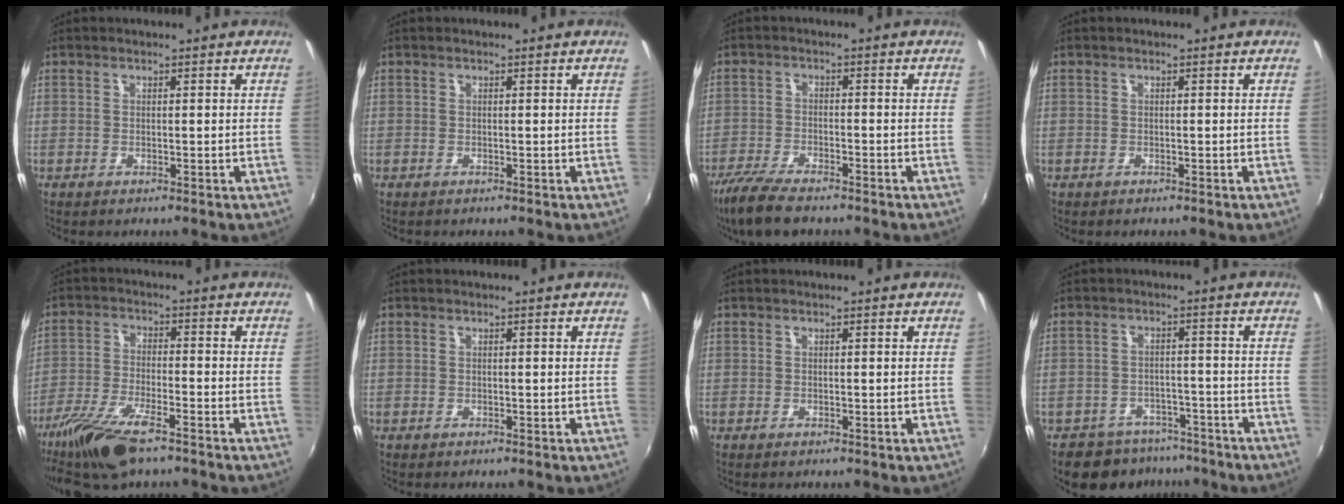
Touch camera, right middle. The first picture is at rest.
{"total": 0.0}
{"total": 9.3, "force": [-7.5, 2.2, 5.0], "torque": [-0.128, -0.033, -0.139]}
{"total": 0.0}
{"total": 12.3, "force": [-8.7, 3.3, 8.0], "torque": [-0.182, -0.031, -0.169]}
{"total": 0.0}
{"total": 0.0}
{"total": 9.2, "force": [-7.4, 5.1, 2.1], "torque": [-0.049, 0.013, -0.098]}